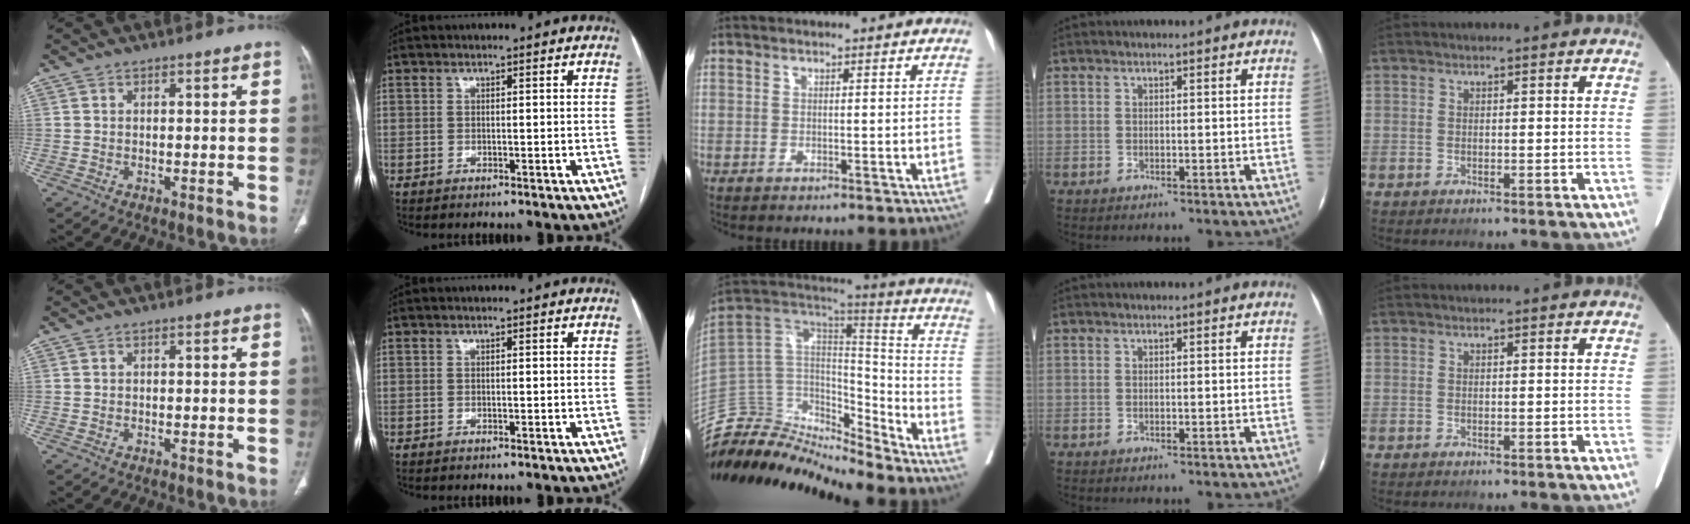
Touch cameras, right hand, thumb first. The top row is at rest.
{"middle": {"total": 19.5, "force": [-18.7, 4.3, 3.4], "torque": [-0.064, 0.077, -0.319]}}